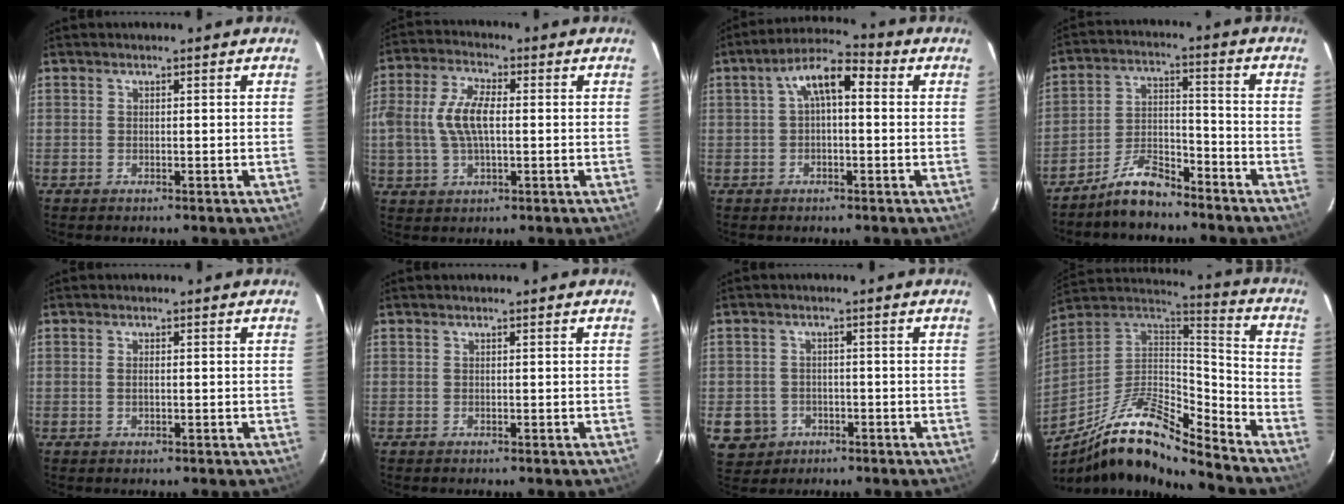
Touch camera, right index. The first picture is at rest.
{"total": 9.4, "force": [0.0, 4.6, 8.2], "torque": [-0.170, 0.012, 0.001]}
{"total": 7.4, "force": [1.3, 3.4, 6.5], "torque": [-0.122, 0.030, 0.019]}
{"total": 8.0, "force": [-6.9, 2.4, 3.2], "torque": [-0.075, 0.023, -0.129]}
{"total": 1.2, "force": [0.0, 0.5, 1.1], "torque": [-0.022, 0.001, -0.002]}
{"total": 0.0}
{"total": 6.9, "force": [-2.3, 6.3, 1.6], "torque": [-0.053, 0.013, -0.024]}
{"total": 17.9, "force": [-12.5, 4.0, 12.2], "torque": [-0.239, -0.011, -0.243]}